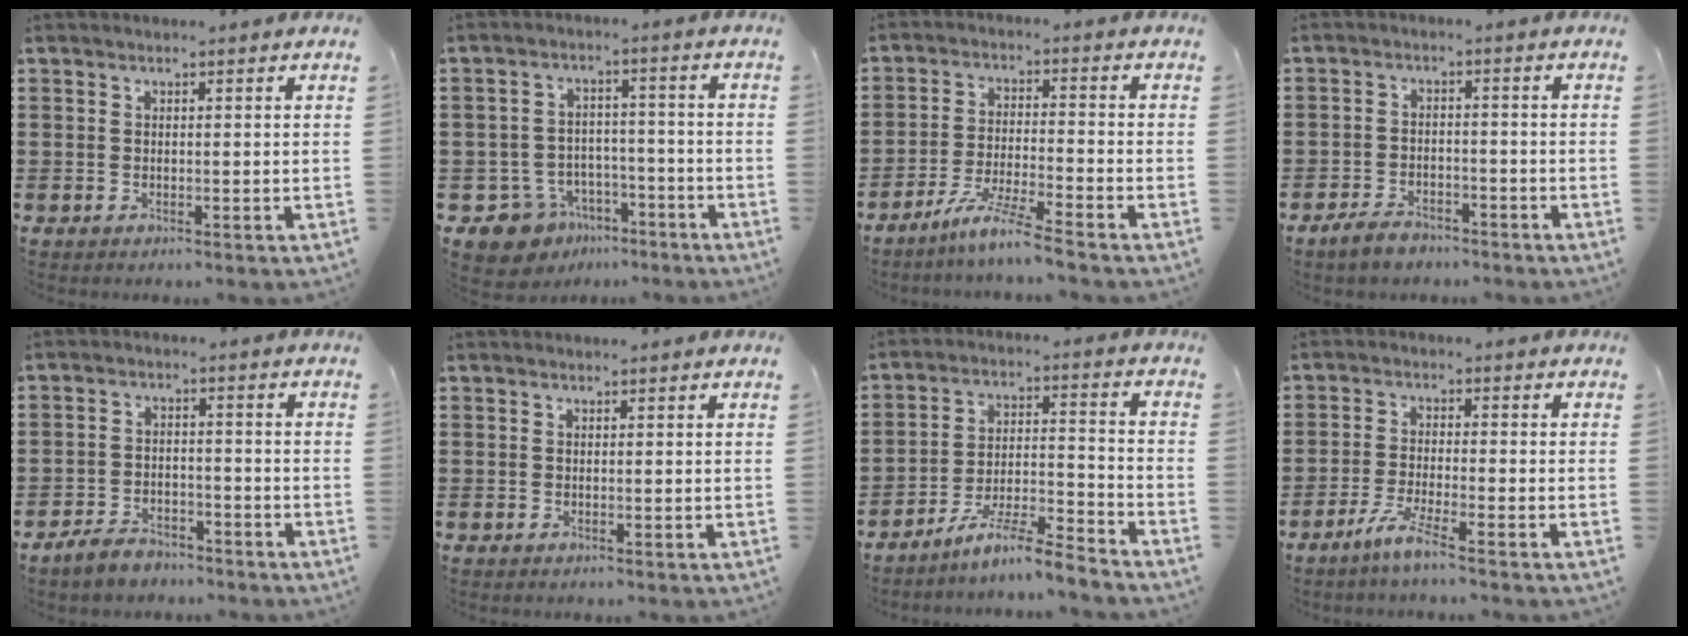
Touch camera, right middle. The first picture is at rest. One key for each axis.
{"total": 7.2, "fx": -6.0, "fy": 3.9, "fz": 1.1, "tx": -0.048, "ty": 0.021, "tz": -0.121}
{"total": 6.8, "fx": -6.0, "fy": -0.6, "fz": 3.2, "tx": -0.069, "ty": -0.017, "tz": -0.117}
{"total": 3.6, "fx": -3.3, "fy": 1.2, "fz": 0.9, "tx": -0.024, "ty": 0.006, "tz": -0.067}
{"total": 4.1, "fx": -3.8, "fy": 1.1, "fz": 0.8, "tx": -0.022, "ty": 0.007, "tz": -0.079}
{"total": 0.0}
{"total": 7.8, "fx": -7.2, "fy": -0.2, "fz": 3.0, "tx": -0.053, "ty": -0.001, "tz": -0.137}
{"total": 4.6, "fx": -3.5, "fy": -0.2, "fz": 3.0, "tx": -0.070, "ty": -0.013, "tz": -0.068}